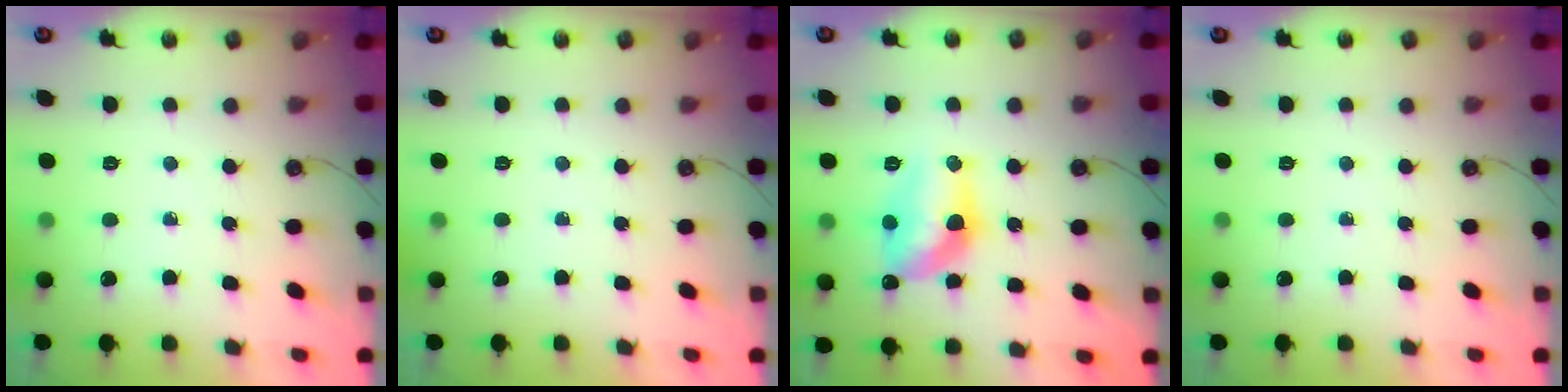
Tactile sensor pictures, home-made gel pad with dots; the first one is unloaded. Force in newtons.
{"total": 0.0}
{"total": 12.3, "press": 12.2, "slide": 1.1}
{"total": 0.0}